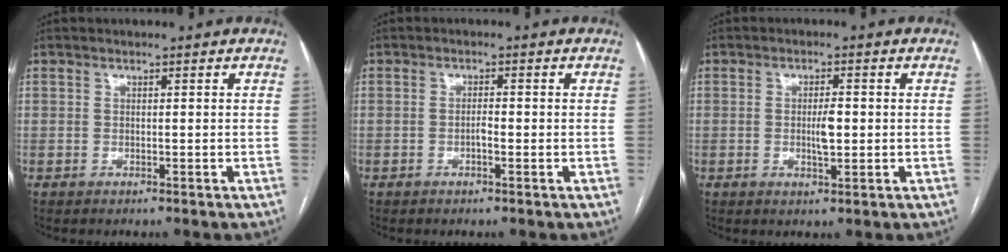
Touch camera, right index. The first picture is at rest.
{"total": 1.5, "force": [-0.4, 0.4, 1.4], "torque": [-0.023, 0.003, -0.008]}
{"total": 3.4, "force": [-0.1, 0.9, 3.2], "torque": [-0.056, -0.001, 0.001]}